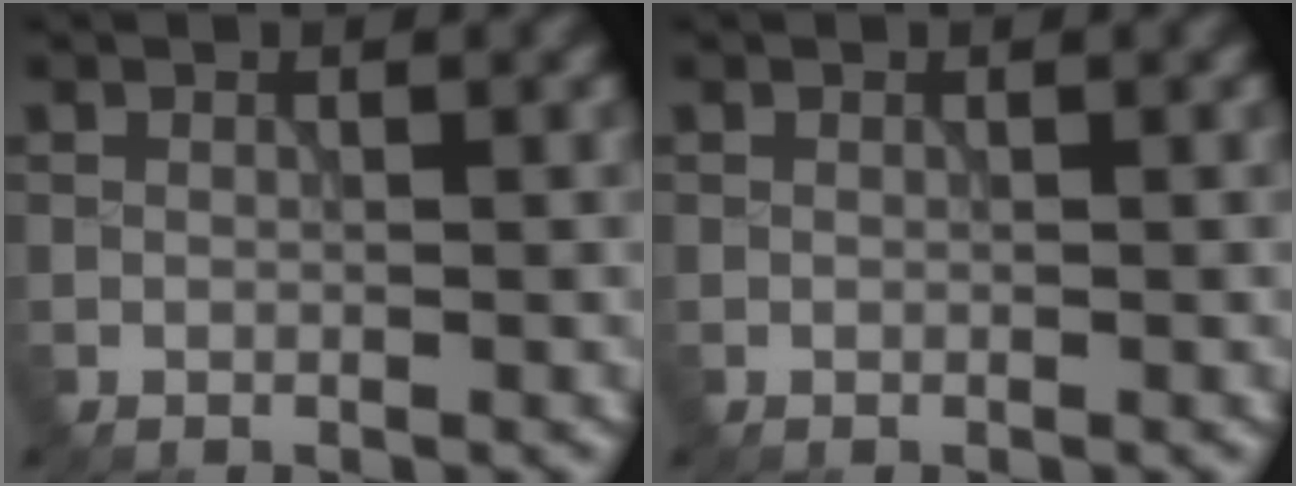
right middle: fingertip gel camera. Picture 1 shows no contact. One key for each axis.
{"total": 0.0}